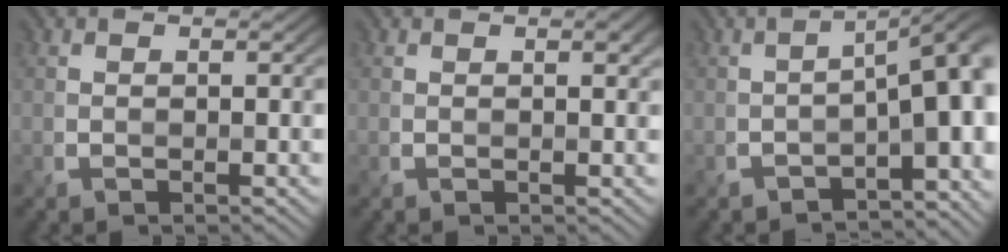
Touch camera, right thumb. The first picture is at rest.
{"total": 1.5, "force": [0.6, 0.6, 1.2], "torque": [-0.015, 0.001, 0.008]}
{"total": 9.2, "force": [-4.1, 3.1, 7.6], "torque": [-0.090, -0.008, -0.056]}